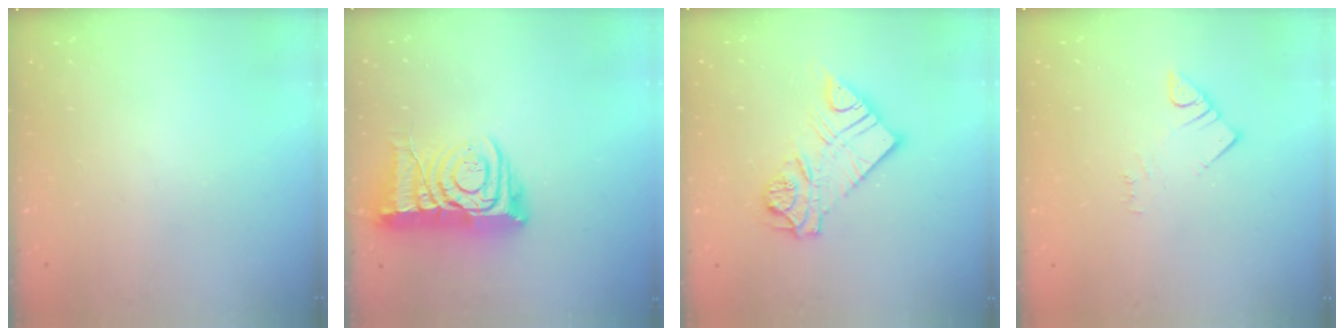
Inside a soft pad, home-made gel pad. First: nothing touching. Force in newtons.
{"total": 13.5, "press": 13.4, "slide": 1.5}
{"total": 14.2, "press": 14.1, "slide": 1.6}
{"total": 2.8, "press": 2.8, "slide": 0.2}